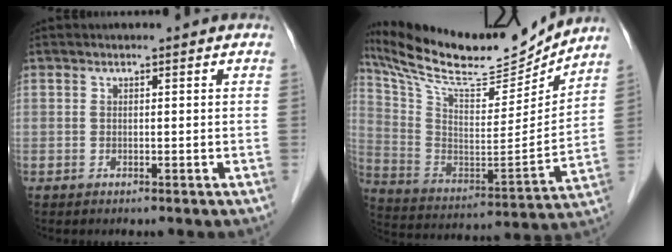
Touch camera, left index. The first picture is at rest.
{"total": 24.0, "force": [21.2, 3.7, 10.5], "torque": [-0.202, -0.017, 0.342]}